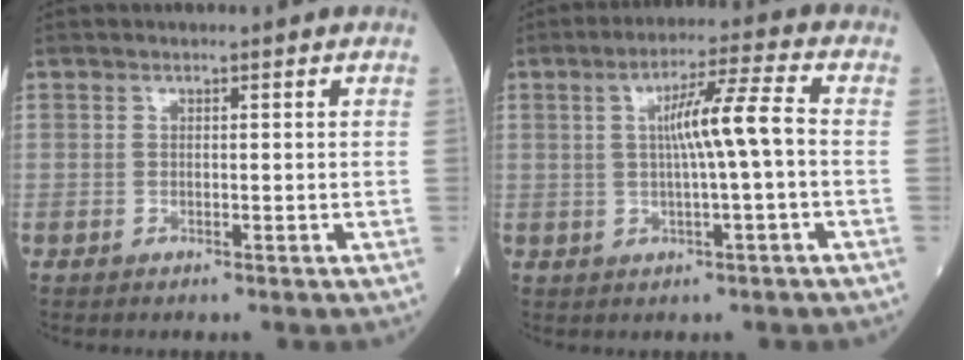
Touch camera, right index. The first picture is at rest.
{"total": 7.5, "force": [0.2, -0.3, 7.5], "torque": [-0.125, 0.012, 0.002]}